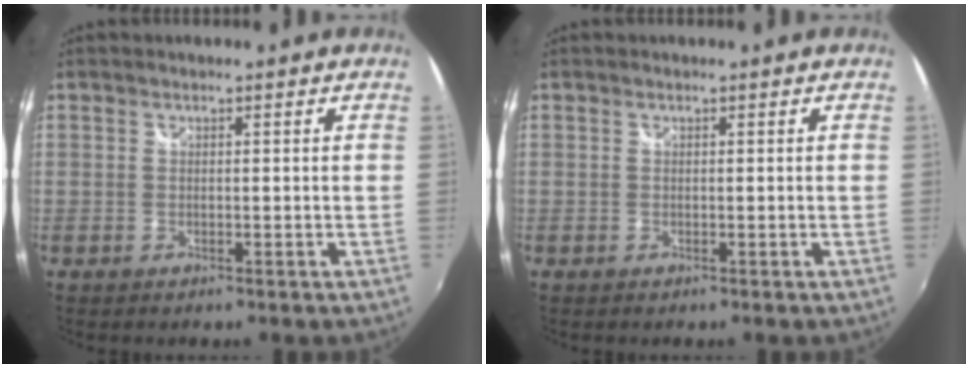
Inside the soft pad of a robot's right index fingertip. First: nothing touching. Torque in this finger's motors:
{"motor_torque": [0.00, 0.00, 0.02, 0.00]}